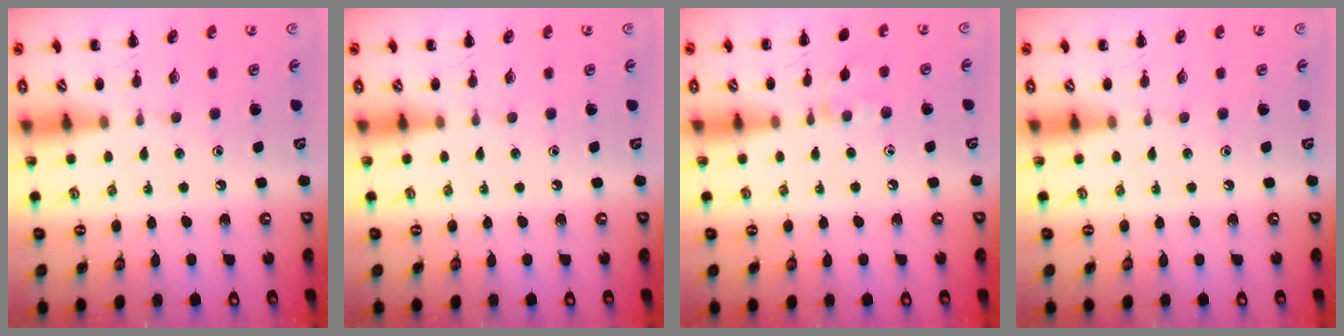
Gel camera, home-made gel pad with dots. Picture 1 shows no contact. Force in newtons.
{"total": 0.0}
{"total": 7.1, "press": 6.9, "slide": 1.5}
{"total": 0.0}